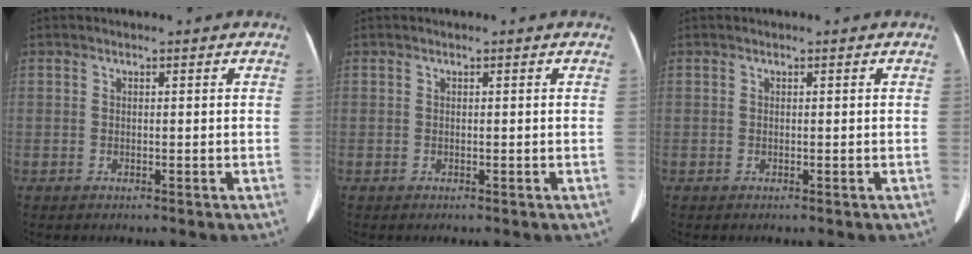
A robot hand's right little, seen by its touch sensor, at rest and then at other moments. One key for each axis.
{"total": 0.0}
{"total": 0.0}